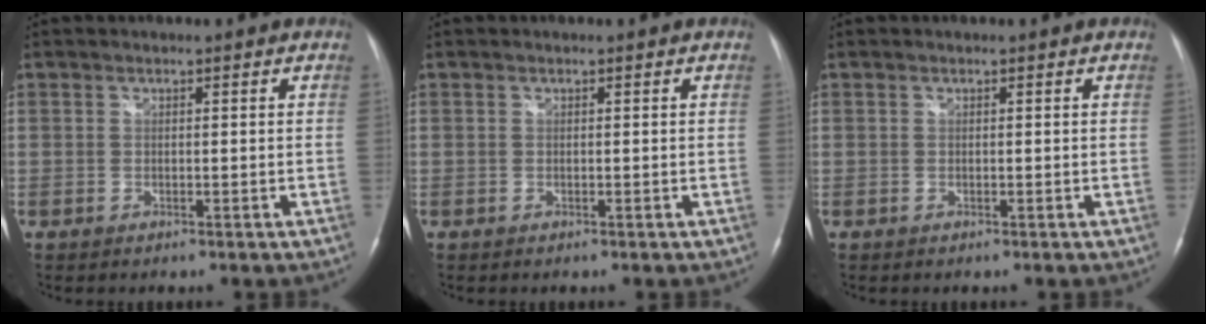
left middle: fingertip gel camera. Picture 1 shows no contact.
{"total": 0.0}
{"total": 0.0}